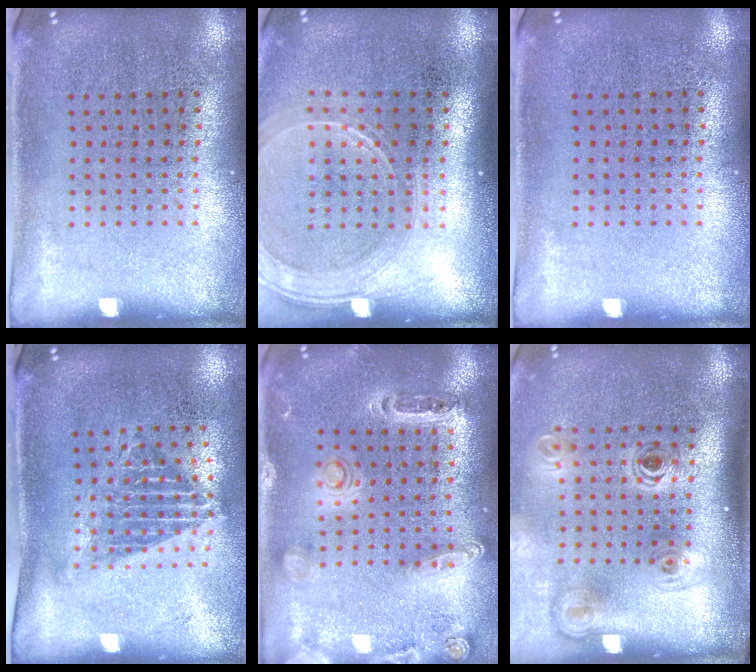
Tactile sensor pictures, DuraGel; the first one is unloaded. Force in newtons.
{"total": 1.8, "press": 1.6, "slide": 0.8}
{"total": 0.0}
{"total": 1.3, "press": 1.0, "slide": 0.9}
{"total": 1.4, "press": 1.4, "slide": 0.3}
{"total": 2.2, "press": 1.5, "slide": 1.6}